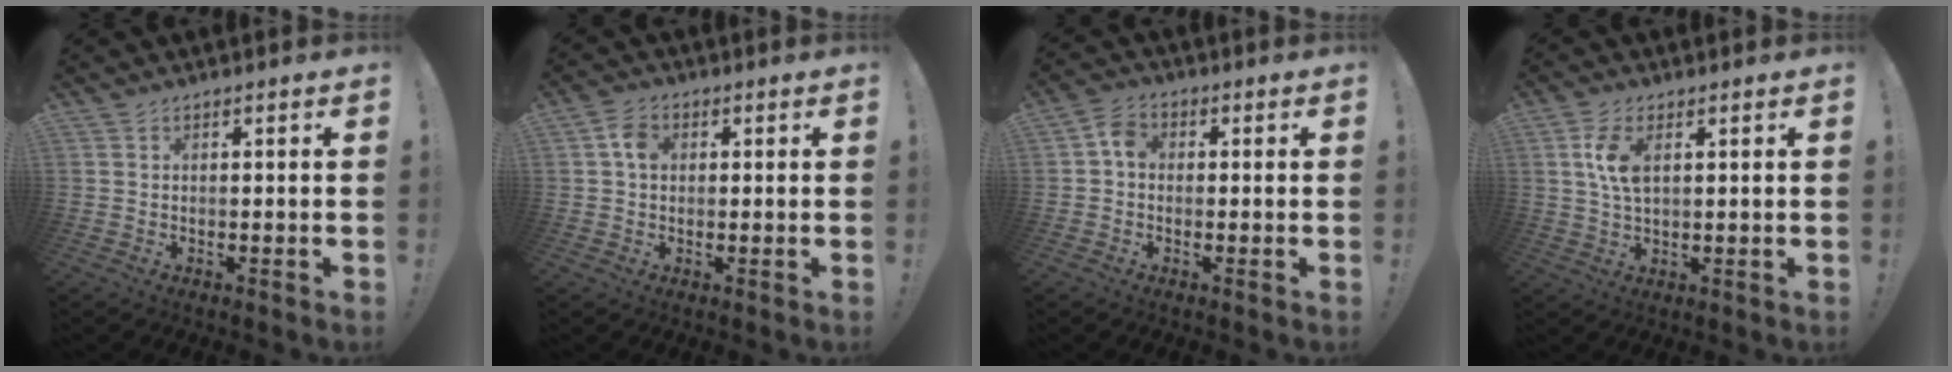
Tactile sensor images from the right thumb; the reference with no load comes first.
{"total": 4.9, "force": [0.8, 3.7, 3.2], "torque": [-0.049, 0.009, 0.013]}
{"total": 4.7, "force": [-0.2, 3.5, 3.1], "torque": [-0.050, 0.015, -0.002]}
{"total": 6.9, "force": [2.0, 3.4, 5.7], "torque": [-0.111, -0.006, 0.030]}